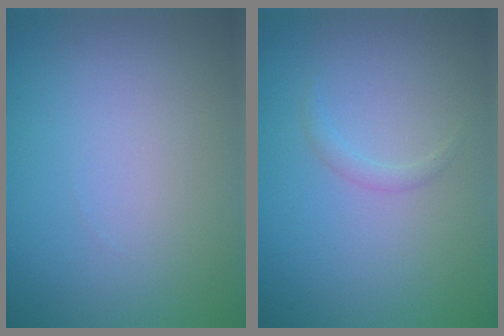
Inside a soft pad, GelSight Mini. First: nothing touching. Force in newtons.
{"total": 0.8, "press": 0.8, "slide": 0.1}